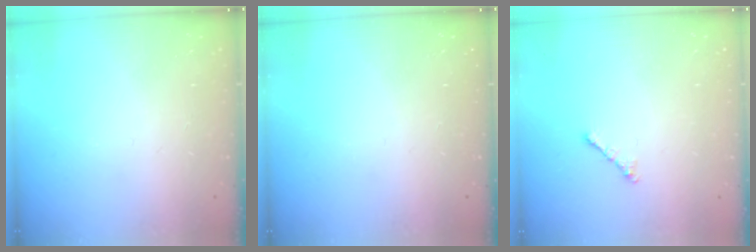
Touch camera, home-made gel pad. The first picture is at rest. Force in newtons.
{"total": 0.0}
{"total": 1.0, "press": 0.9, "slide": 0.4}